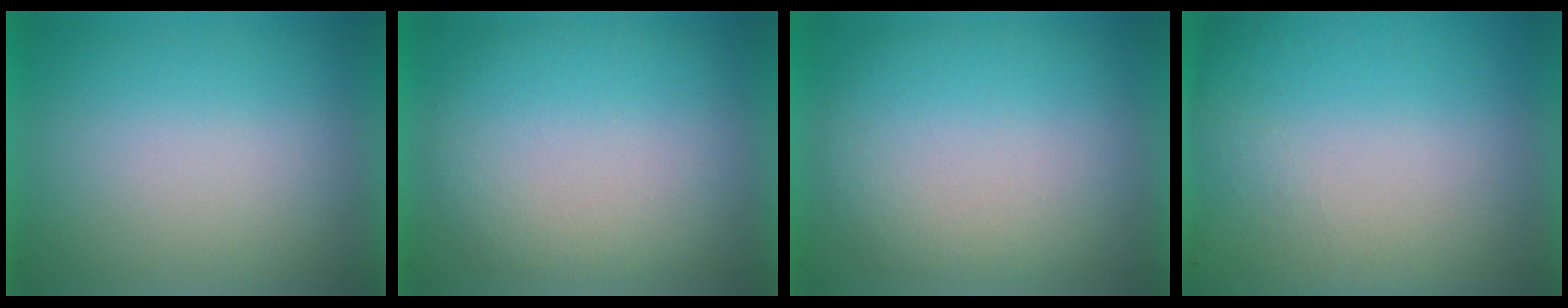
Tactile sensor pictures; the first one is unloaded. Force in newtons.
{"total": 2.2}
{"total": 2.2}
{"total": 5.9}